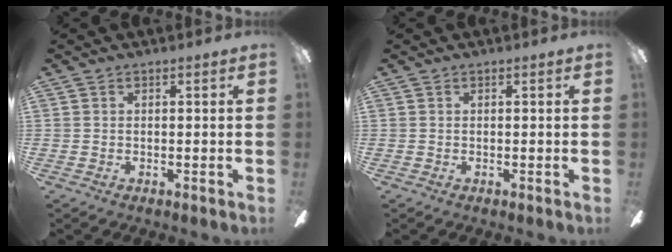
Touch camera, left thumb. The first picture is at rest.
{"total": 0.0}